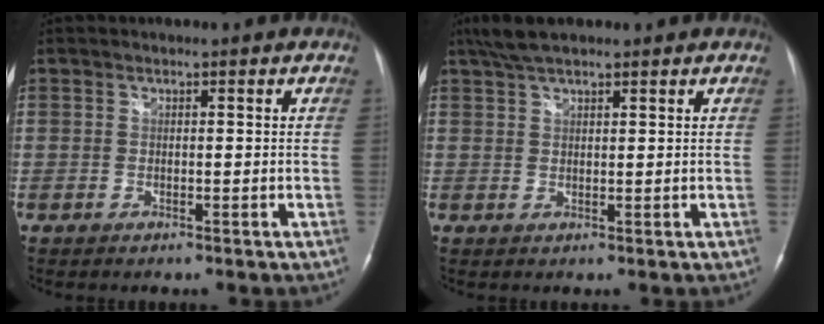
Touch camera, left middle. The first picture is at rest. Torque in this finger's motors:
{"motor_torque": [0.16, -0.05, 0.00, 0.05]}